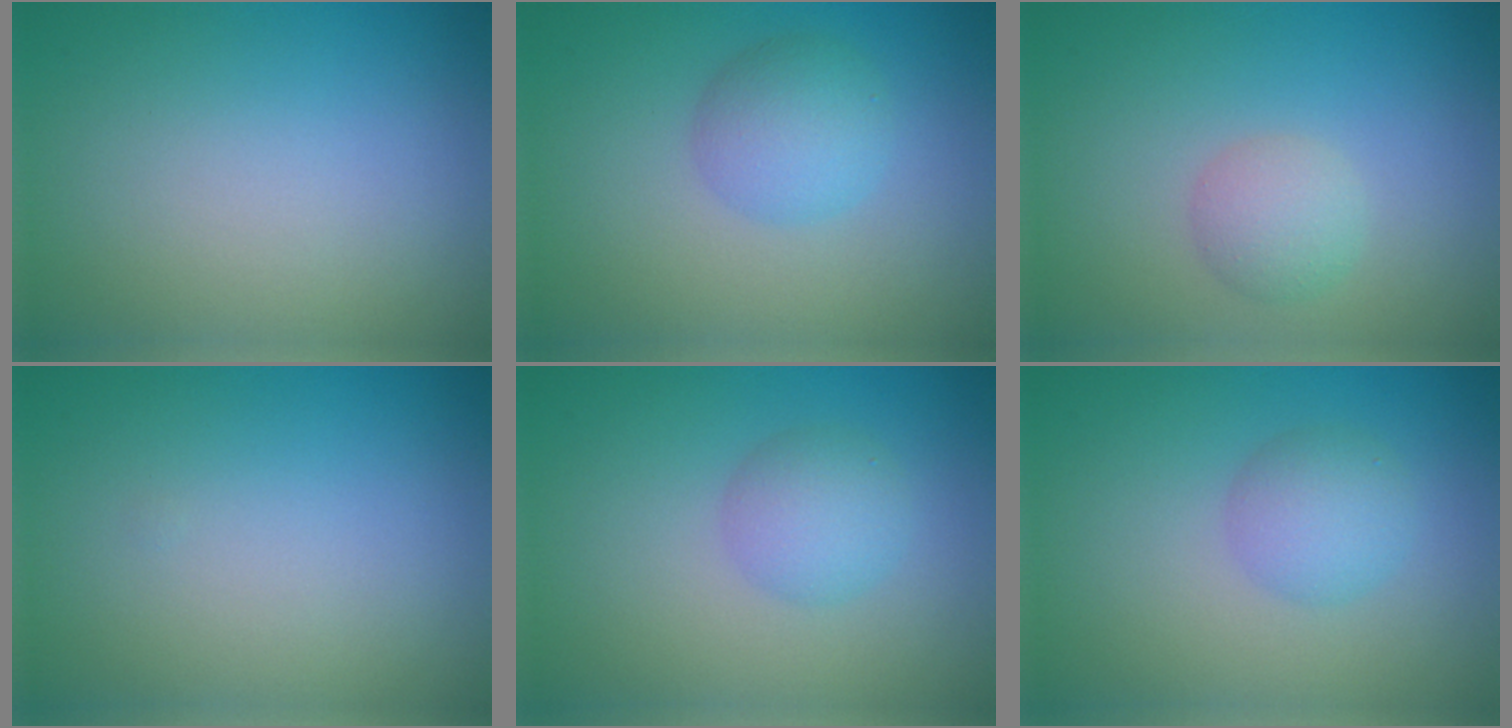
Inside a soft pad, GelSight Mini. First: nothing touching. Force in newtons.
{"total": 3.4, "press": 3.4, "slide": 0.1}
{"total": 2.3, "press": 2.3, "slide": 0.0}
{"total": 0.0}
{"total": 2.7, "press": 2.7, "slide": 0.1}
{"total": 2.7, "press": 2.7, "slide": 0.1}